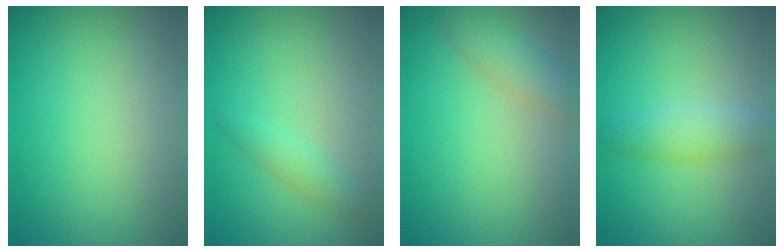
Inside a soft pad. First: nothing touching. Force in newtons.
{"total": 1.3, "press": 1.3, "slide": 0.0}
{"total": 2.5, "press": 2.5, "slide": 0.1}
{"total": 2.7, "press": 2.7, "slide": 0.1}